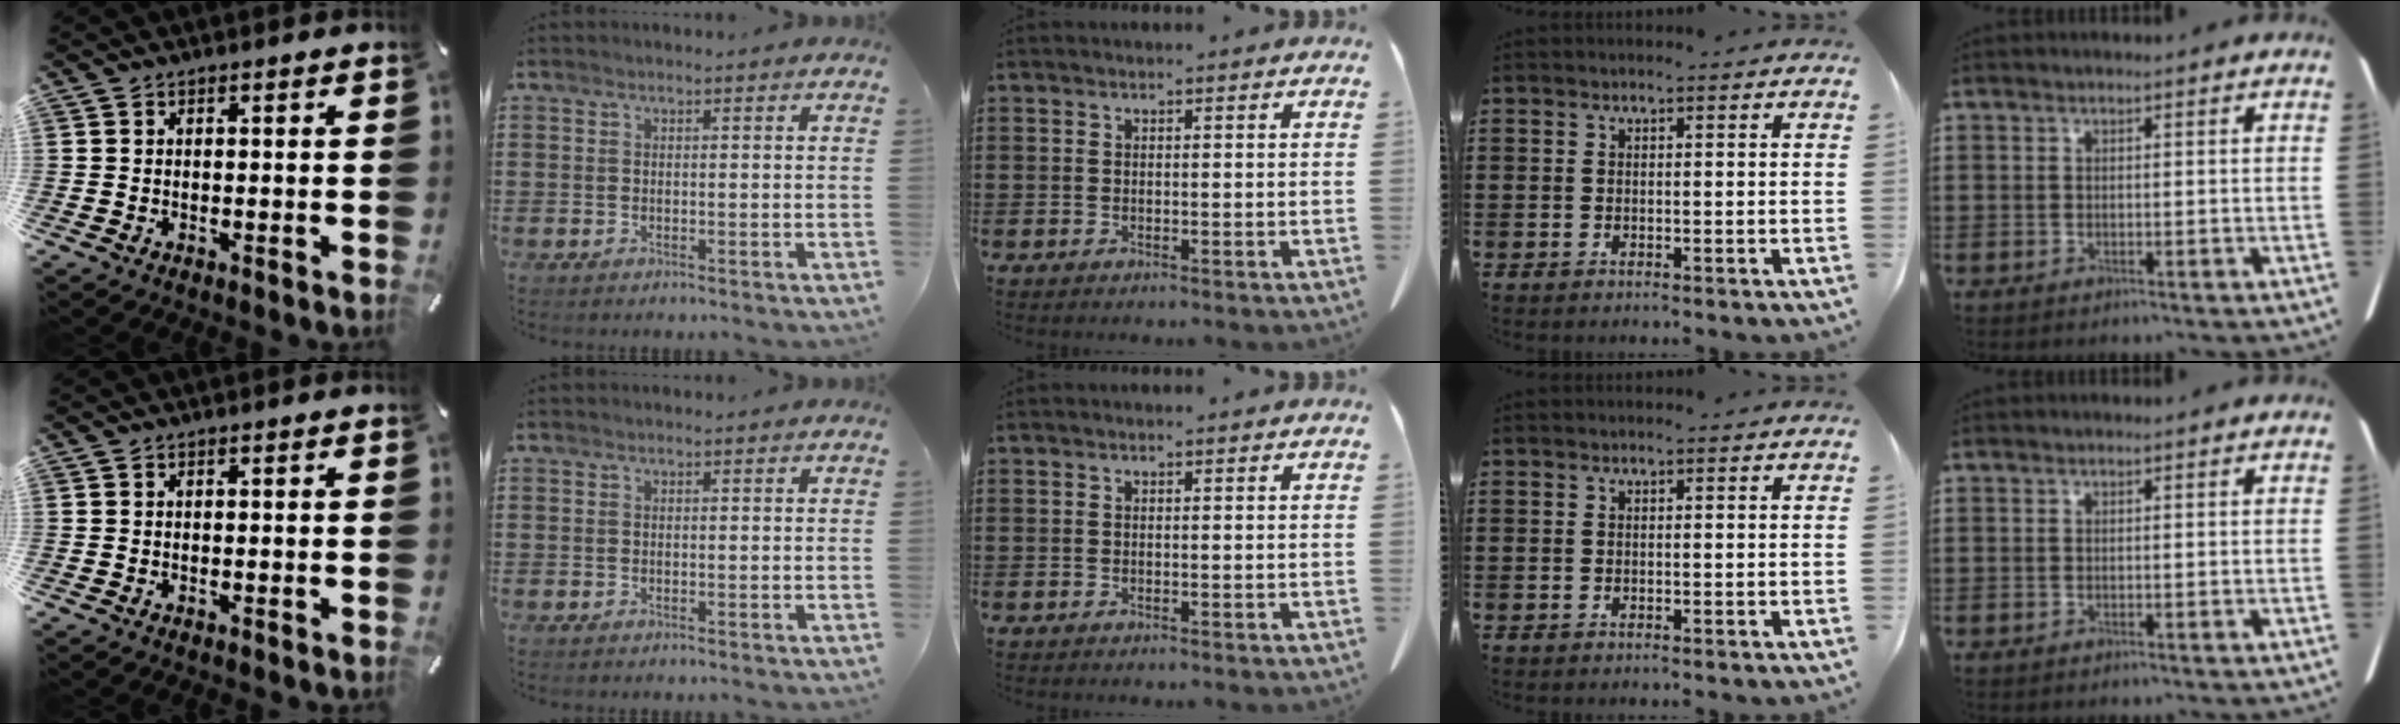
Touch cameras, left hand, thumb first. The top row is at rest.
{}